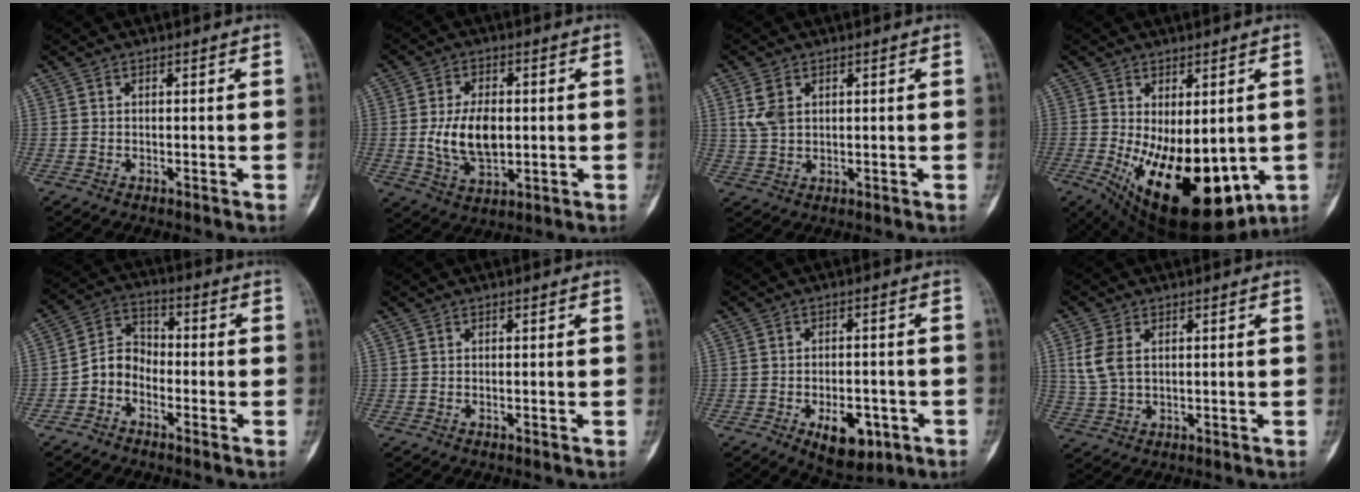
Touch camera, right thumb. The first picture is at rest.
{"total": 10.3, "force": [-0.1, 6.1, 8.3], "torque": [-0.141, -0.004, 0.004]}
{"total": 4.5, "force": [1.6, 3.0, 2.9], "torque": [-0.057, 0.000, 0.041]}
{"total": 22.7, "force": [-5.4, 11.0, 19.1], "torque": [-0.255, -0.033, -0.047]}
{"total": 6.7, "force": [-2.9, 4.9, 3.5], "torque": [-0.053, 0.037, -0.069]}
{"total": 0.0}
{"total": 8.8, "force": [-3.7, 4.9, 6.3], "torque": [-0.068, 0.012, -0.046]}
{"total": 6.0, "force": [1.5, 3.7, 4.4], "torque": [-0.102, 0.000, 0.036]}